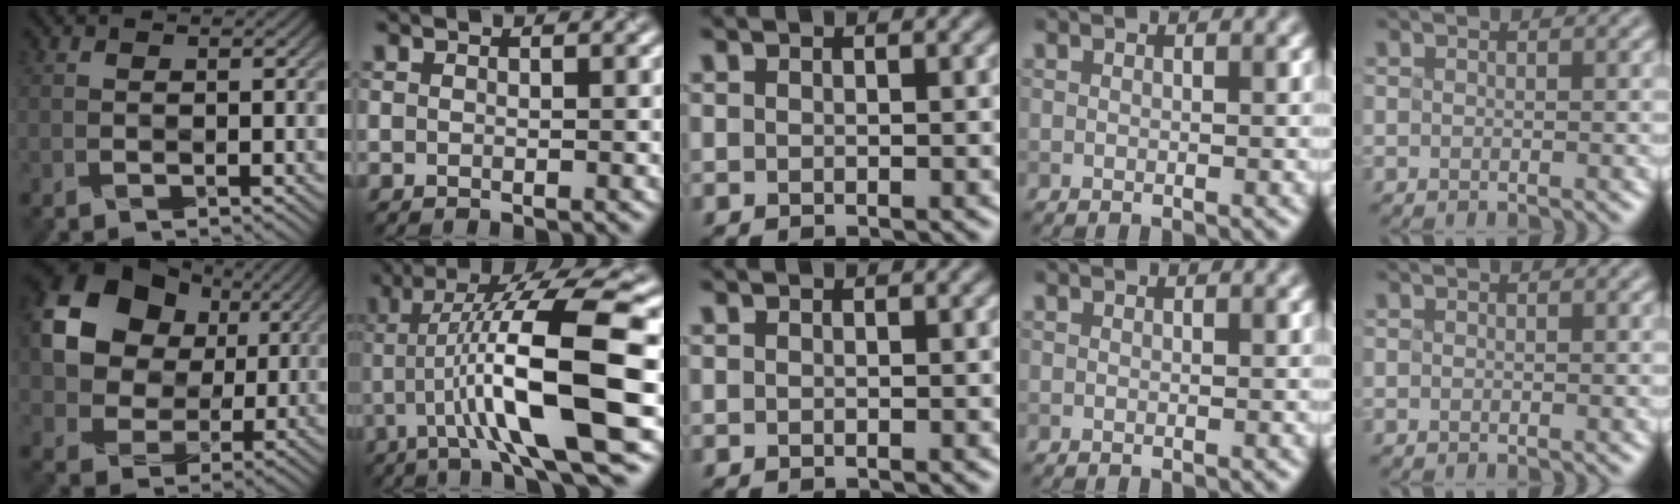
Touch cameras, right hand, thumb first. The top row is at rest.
{"thumb": {"total": 15.5, "force": [5.2, 11.9, 8.4], "torque": [-0.188, 0.033, 0.096]}, "index": {"total": 12.7, "force": [-1.5, 2.3, 12.4], "torque": [-0.184, 0.022, -0.020]}}